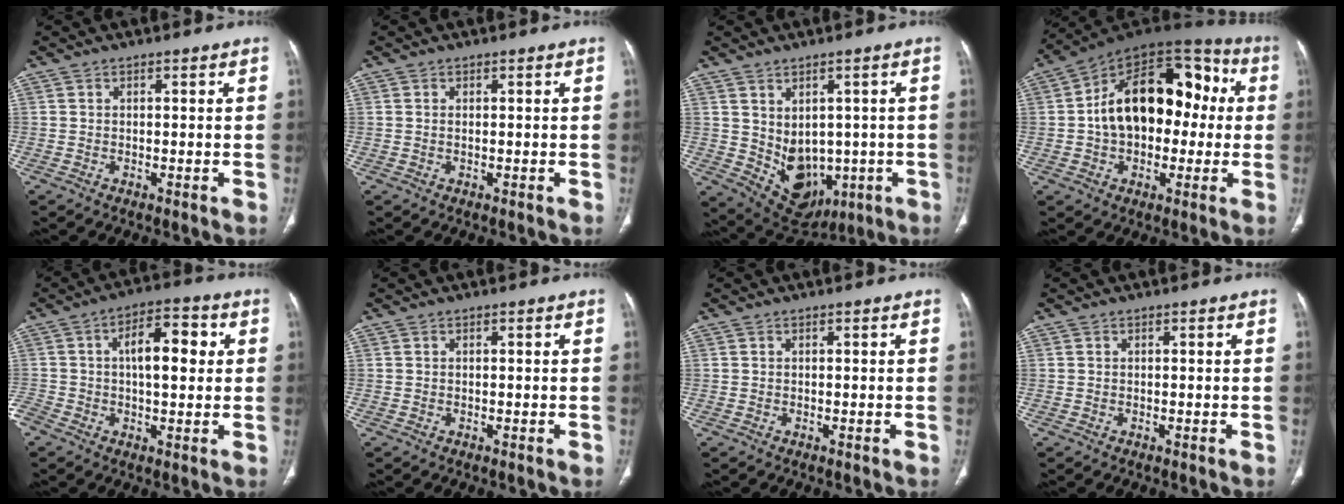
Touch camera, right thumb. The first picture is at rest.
{"total": 0.0}
{"total": 11.7, "force": [-1.3, 8.6, 7.7], "torque": [-0.085, -0.001, 0.018]}
{"total": 22.4, "force": [1.2, 14.4, 17.1], "torque": [-0.233, 0.049, 0.013]}
{"total": 12.4, "force": [0.9, 6.5, 10.6], "torque": [-0.172, 0.027, 0.010]}
{"total": 0.0}
{"total": 0.0}
{"total": 0.0}